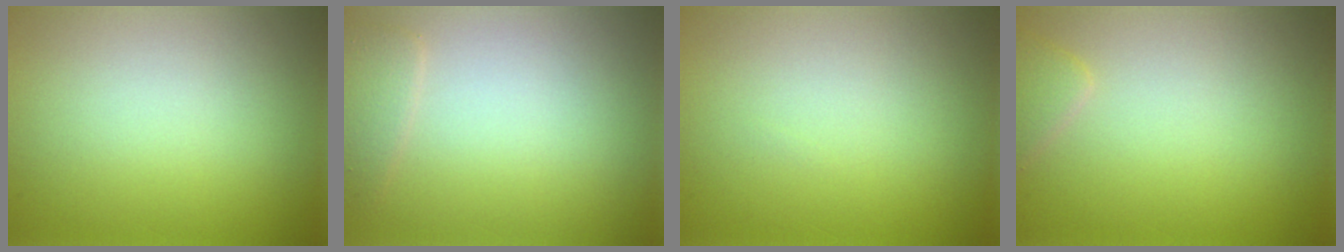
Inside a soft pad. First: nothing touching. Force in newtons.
{"total": 1.5, "press": 1.4, "slide": 0.1}
{"total": 0.0}
{"total": 1.4, "press": 1.4, "slide": 0.1}